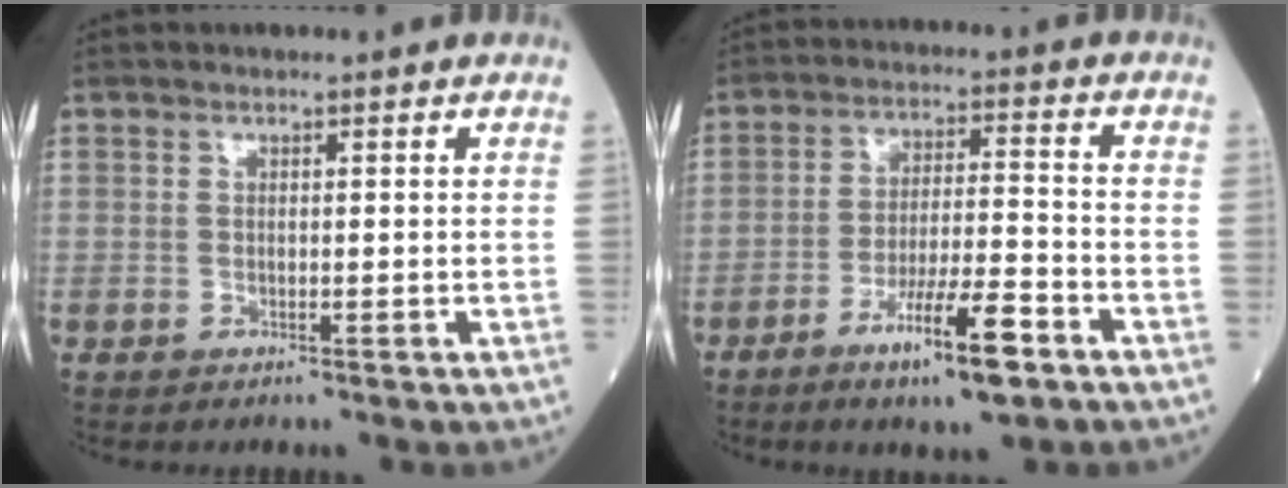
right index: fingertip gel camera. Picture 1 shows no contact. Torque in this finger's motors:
{"motor_torque": [1.22, -0.92, 0.65, 0.17]}